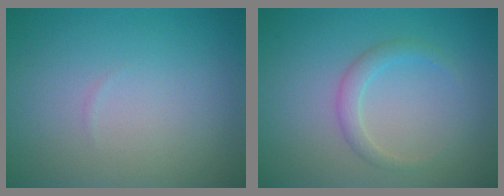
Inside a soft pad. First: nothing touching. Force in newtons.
{"total": 1.7, "press": 1.7, "slide": 0.2}